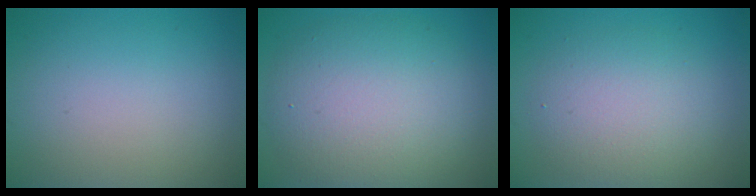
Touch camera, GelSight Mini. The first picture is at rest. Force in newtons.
{"total": 8.7, "press": 8.7, "slide": 0.4}
{"total": 4.6, "press": 4.6, "slide": 0.2}